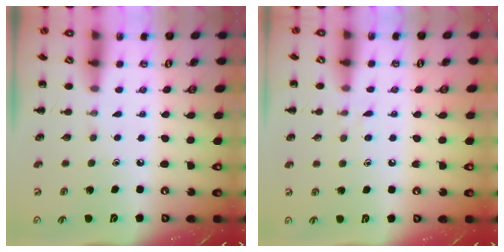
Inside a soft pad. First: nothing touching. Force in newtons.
{"total": 3.5, "press": 3.2, "slide": 1.6}